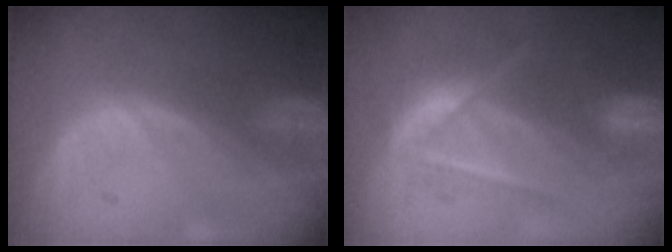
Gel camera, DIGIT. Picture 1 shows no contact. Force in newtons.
{"total": 7.2, "press": 6.3, "slide": 3.5}